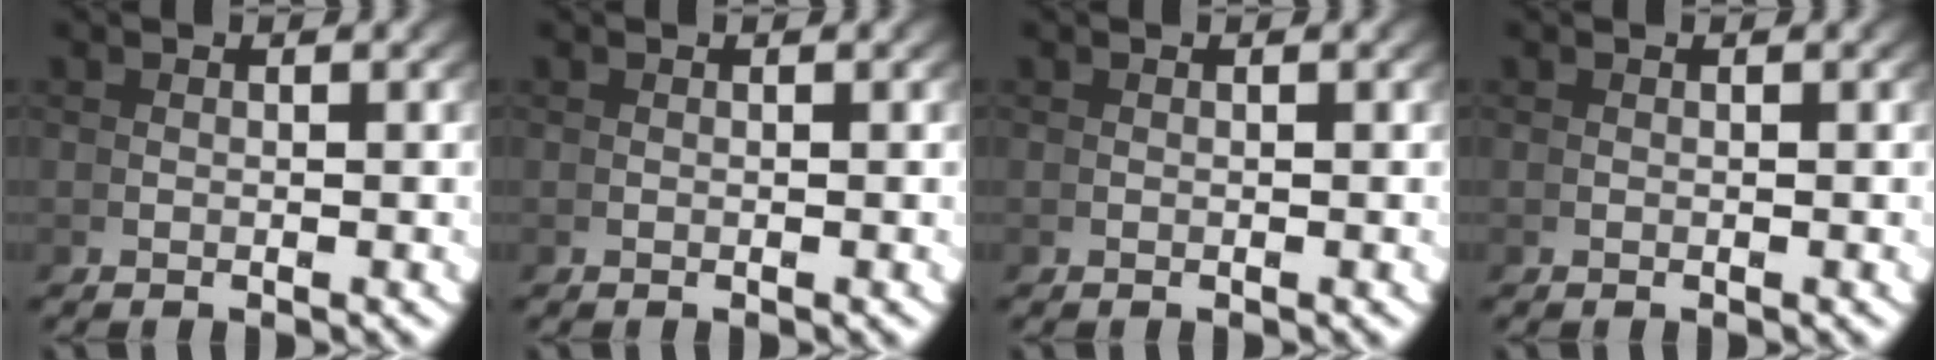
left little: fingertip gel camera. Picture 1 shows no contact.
{"total": 0.0}
{"total": 0.0}
{"total": 0.0}